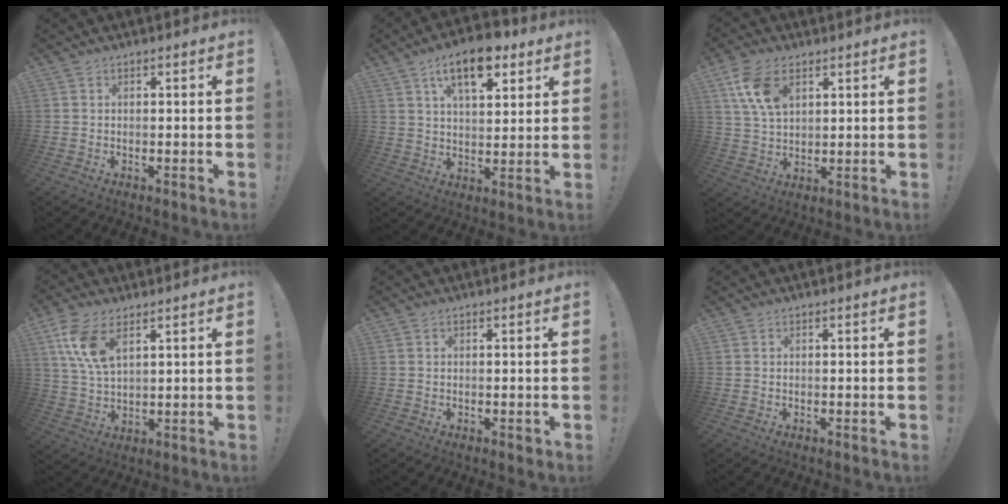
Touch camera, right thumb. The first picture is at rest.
{"total": 13.2, "force": [7.6, 6.0, 8.9], "torque": [-0.133, -0.030, 0.131]}
{"total": 11.2, "force": [5.4, 6.5, 7.3], "torque": [-0.152, -0.007, 0.104]}
{"total": 10.4, "force": [5.5, 5.1, 7.2], "torque": [-0.161, -0.011, 0.105]}
{"total": 0.8, "force": [0.0, 0.6, 0.5], "torque": [-0.009, 0.003, 0.000]}
{"total": 0.0}